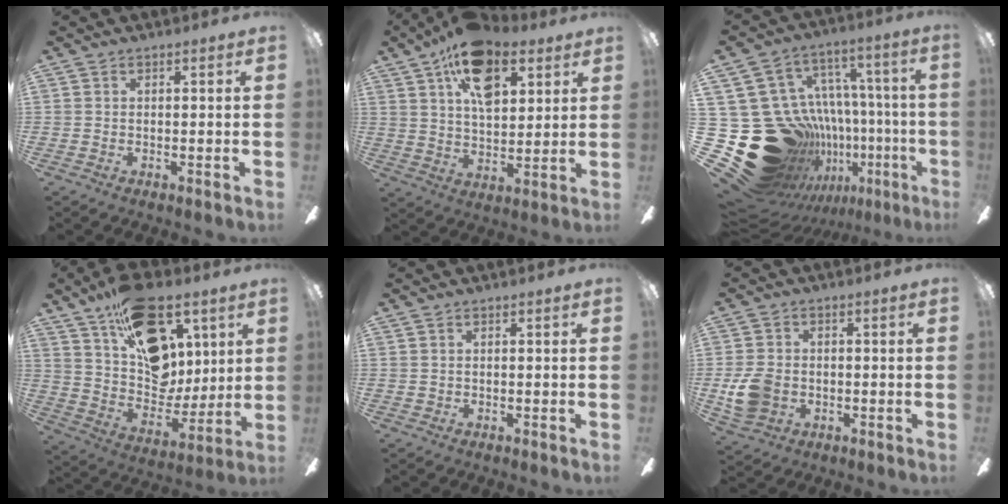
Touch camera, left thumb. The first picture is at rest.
{"total": 15.6, "force": [8.4, 8.7, 9.9], "torque": [-0.152, -0.021, 0.147]}
{"total": 30.6, "force": [-7.7, 24.3, 16.8], "torque": [-0.319, -0.011, -0.027]}
{"total": 24.3, "force": [11.9, 15.8, 14.2], "torque": [-0.207, -0.052, 0.222]}
{"total": 0.0}
{"total": 8.6, "force": [-1.6, 6.9, 4.9], "torque": [-0.107, 0.014, -0.027]}